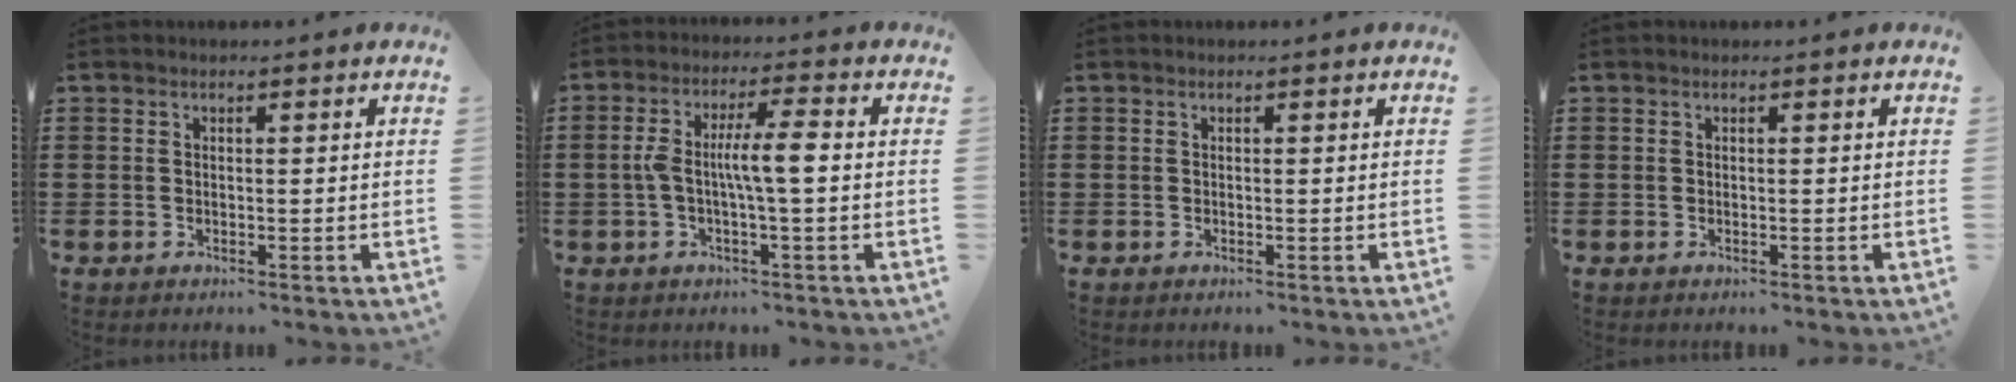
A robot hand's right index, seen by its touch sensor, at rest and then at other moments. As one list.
[{"total": 6.4, "force": [-0.3, 1.0, 6.3], "torque": [-0.124, 0.000, -0.013]}, {"total": 0.0}, {"total": 0.0}]